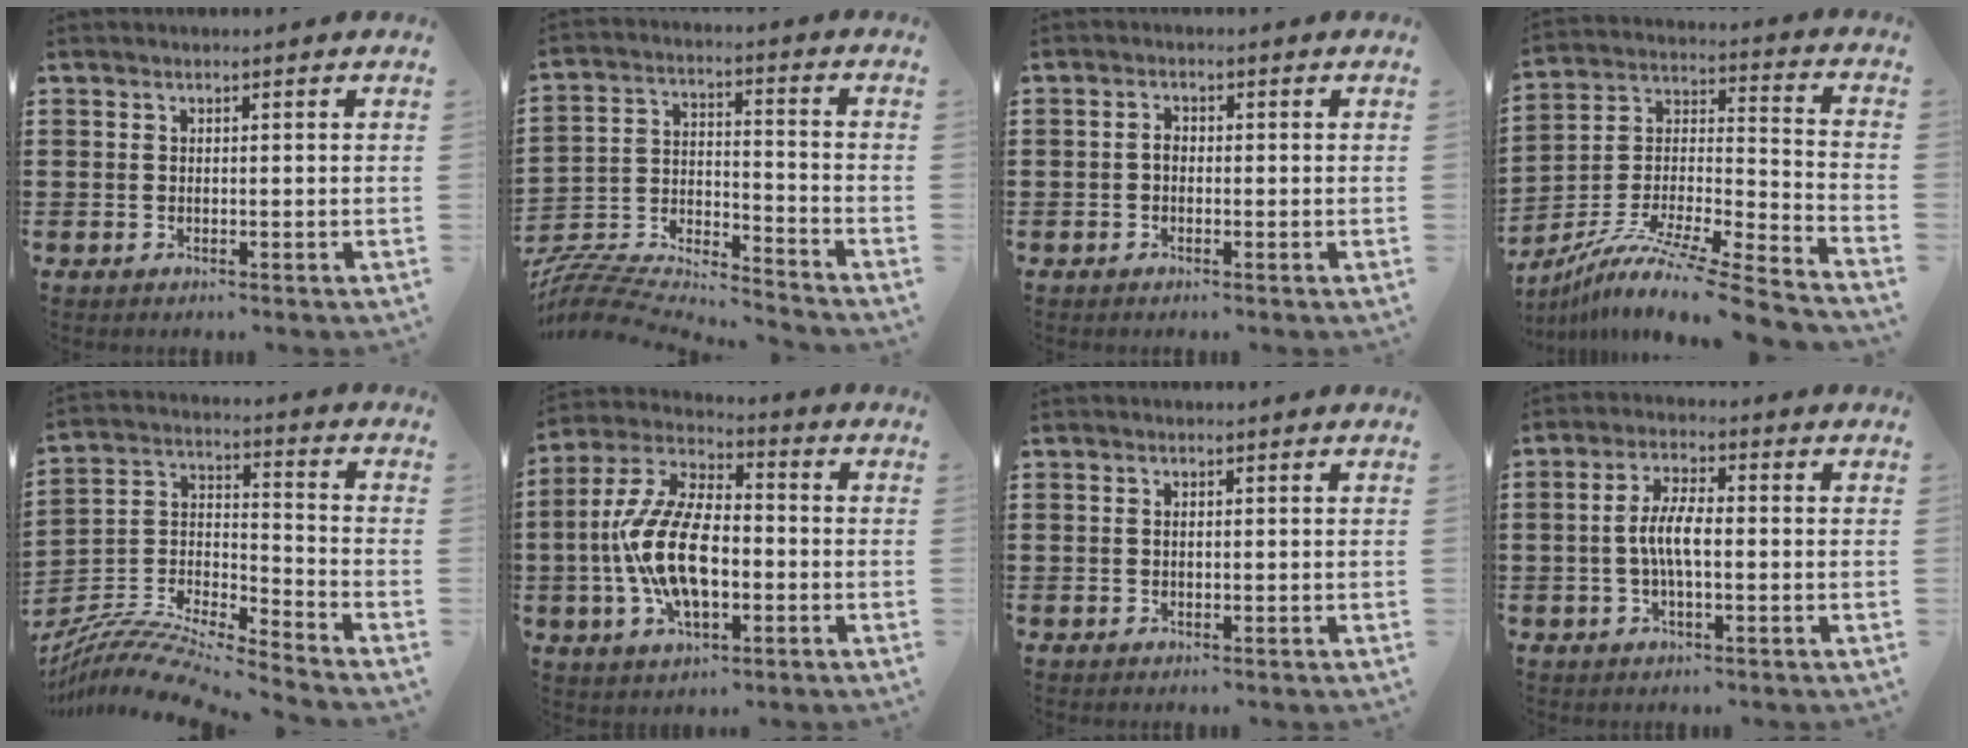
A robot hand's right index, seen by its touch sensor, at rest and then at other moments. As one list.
[{"total": 6.9, "force": [-6.8, 0.8, 0.9], "torque": [-0.033, -0.008, -0.143]}, {"total": 1.6, "force": [-0.4, 1.0, 1.2], "torque": [-0.024, 0.003, -0.008]}, {"total": 11.0, "force": [-9.0, 0.5, 6.3], "torque": [-0.106, 0.007, -0.173]}, {"total": 9.3, "force": [-8.8, 0.9, 2.7], "torque": [-0.061, 0.008, -0.180]}, {"total": 13.2, "force": [-2.2, 6.6, 11.2], "torque": [-0.259, -0.001, -0.047]}, {"total": 0.7, "force": [0.1, 0.4, 0.6], "torque": [-0.014, 0.001, 0.001]}, {"total": 5.6, "force": [-0.6, 1.8, 5.2], "torque": [-0.107, 0.001, -0.016]}]